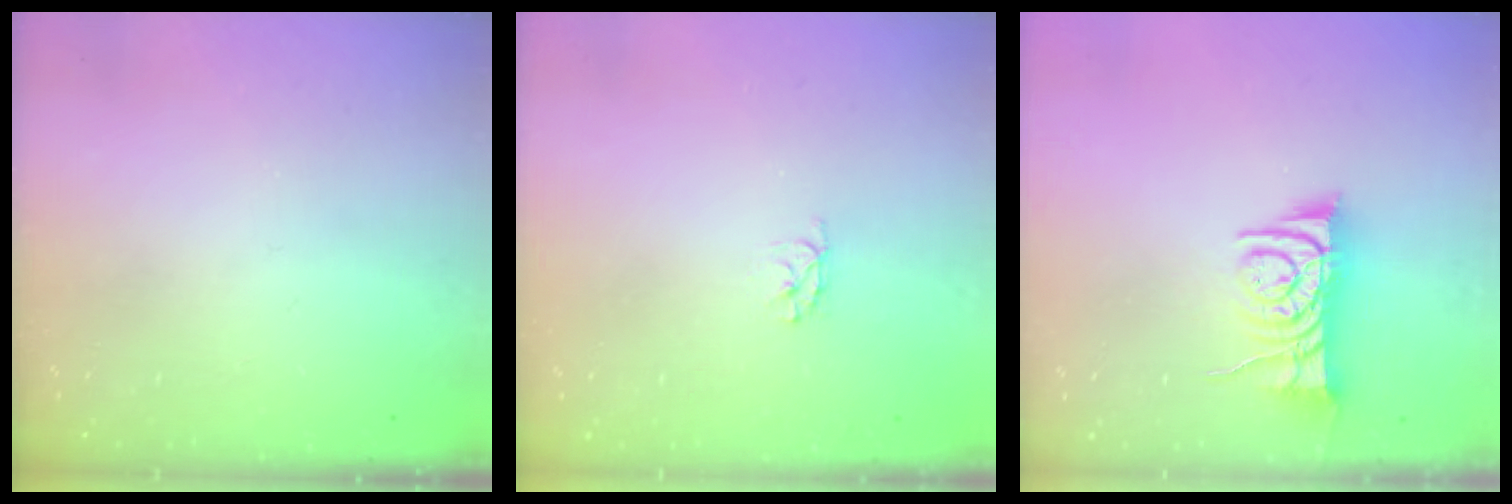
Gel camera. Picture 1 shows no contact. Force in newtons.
{"total": 2.9, "press": 2.9, "slide": 0.3}
{"total": 8.8, "press": 8.8, "slide": 0.5}